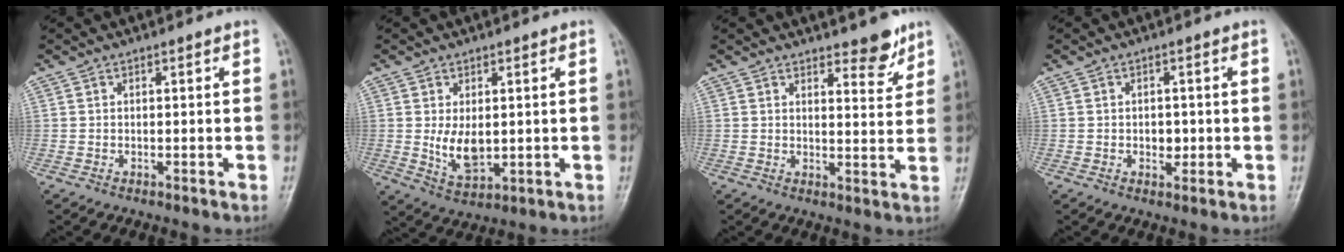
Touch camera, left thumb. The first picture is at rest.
{"total": 6.5, "force": [0.4, 3.9, 5.2], "torque": [-0.080, -0.017, 0.018]}
{"total": 5.0, "force": [3.9, 1.7, 2.7], "torque": [-0.016, -0.032, 0.053]}
{"total": 2.8, "force": [-0.3, 2.1, 1.8], "torque": [-0.011, 0.002, -0.003]}